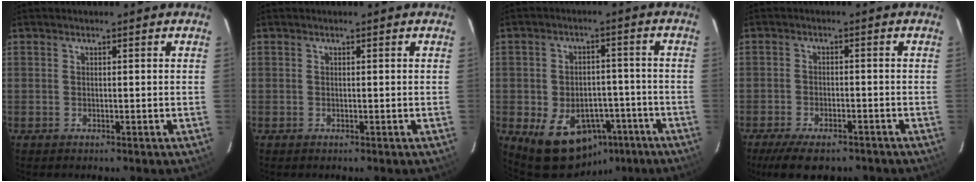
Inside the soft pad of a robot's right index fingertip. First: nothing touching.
{"total": 0.0}
{"total": 13.1, "force": [-7.0, 9.2, 6.1], "torque": [-0.122, 0.020, -0.072]}
{"total": 9.8, "force": [-7.7, 3.5, 5.0], "torque": [-0.113, -0.019, -0.122]}